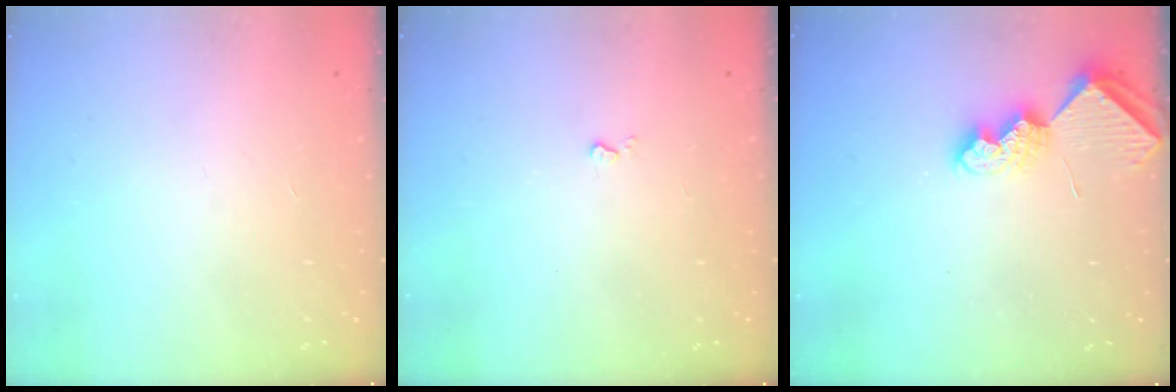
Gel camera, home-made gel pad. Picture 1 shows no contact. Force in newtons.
{"total": 3.3, "press": 3.2, "slide": 0.5}
{"total": 7.1, "press": 7.0, "slide": 0.7}